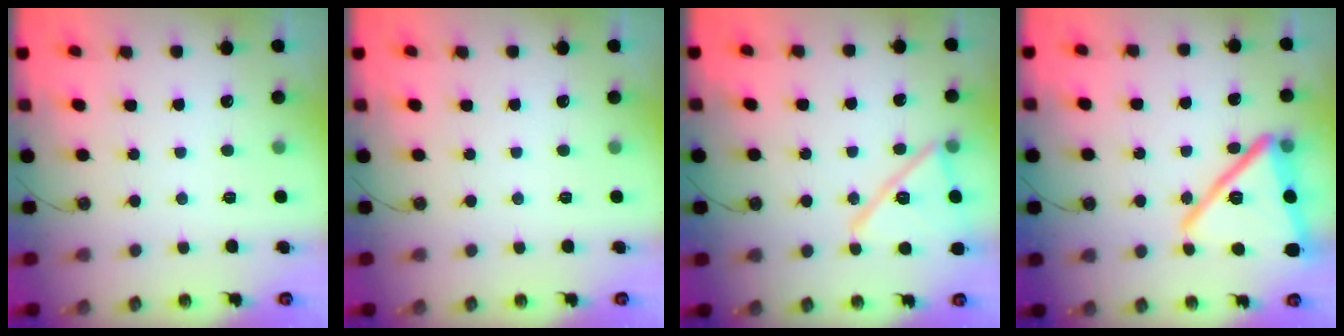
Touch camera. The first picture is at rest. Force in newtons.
{"total": 0.0}
{"total": 15.0, "press": 15.0, "slide": 0.5}
{"total": 21.8, "press": 20.7, "slide": 6.8}